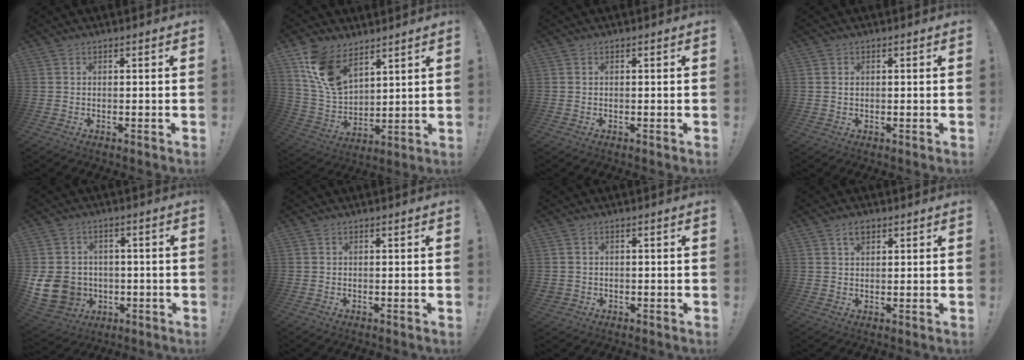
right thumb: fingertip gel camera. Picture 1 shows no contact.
{"total": 14.1, "force": [9.0, 8.0, 7.3], "torque": [-0.155, -0.045, 0.178]}
{"total": 0.0}
{"total": 0.6, "force": [0.2, 0.6, 0.1], "torque": [0.004, 0.001, 0.002]}
{"total": 13.0, "force": [-2.1, 11.3, 6.1], "torque": [-0.144, 0.007, -0.032]}
{"total": 0.0}
{"total": 1.8, "force": [-0.1, 1.7, 0.6], "torque": [-0.019, 0.005, 0.001]}
{"total": 3.1, "force": [1.7, 1.8, 1.9], "torque": [-0.023, -0.002, 0.027]}